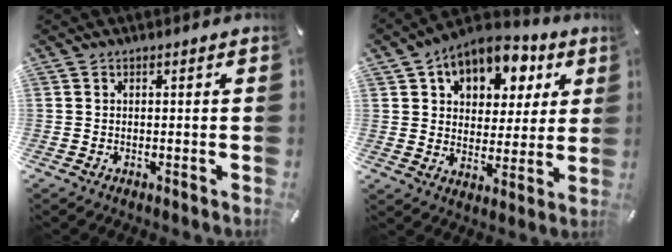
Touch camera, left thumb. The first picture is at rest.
{"total": 10.9, "force": [5.9, 8.1, 4.2], "torque": [-0.062, -0.039, 0.106]}